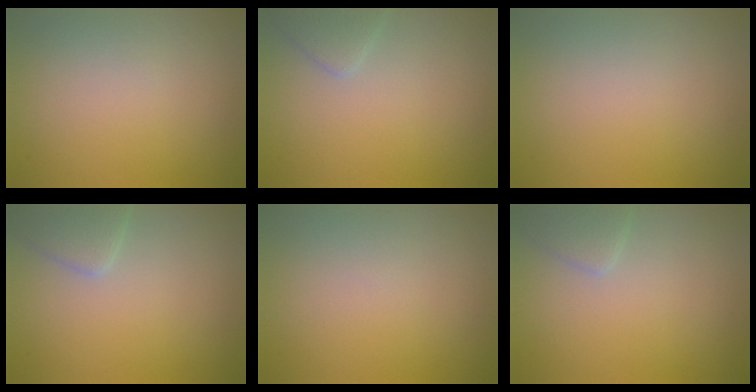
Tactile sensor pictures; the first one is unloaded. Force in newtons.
{"total": 1.6, "press": 1.6, "slide": 0.1}
{"total": 0.0}
{"total": 2.4, "press": 2.4, "slide": 0.1}
{"total": 0.0}
{"total": 1.7, "press": 1.7, "slide": 0.1}